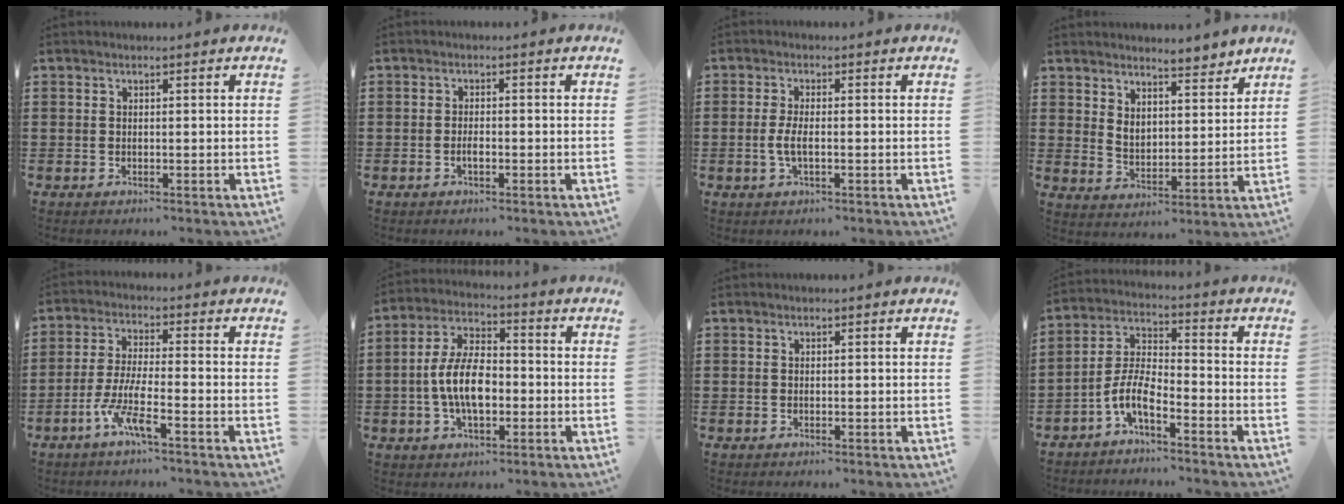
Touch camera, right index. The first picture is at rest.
{"total": 1.5, "force": [-0.6, 0.6, 1.2], "torque": [-0.026, 0.000, -0.009]}
{"total": 3.2, "force": [-0.6, 1.0, 3.0], "torque": [-0.076, -0.005, -0.018]}
{"total": 5.3, "force": [4.7, 2.2, 1.1], "torque": [-0.034, -0.018, 0.085]}
{"total": 6.7, "force": [-4.0, 0.7, 5.3], "torque": [-0.126, -0.013, -0.081]}
{"total": 8.9, "force": [-1.6, 4.5, 7.4], "torque": [-0.165, 0.003, -0.034]}
{"total": 0.0}
{"total": 6.0, "force": [-4.0, 1.8, 4.1], "torque": [-0.117, -0.010, -0.088]}